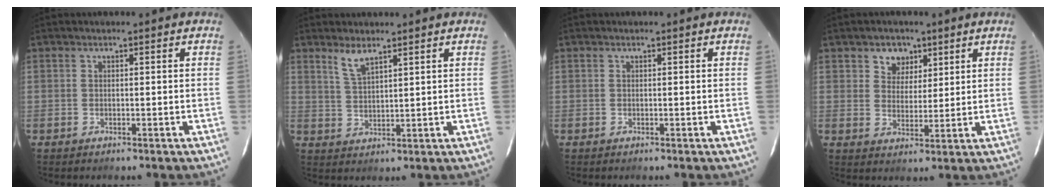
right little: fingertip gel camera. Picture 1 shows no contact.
{"total": 3.8, "force": [3.0, 0.7, 2.2], "torque": [-0.047, 0.001, 0.063]}
{"total": 0.0}
{"total": 5.1, "force": [2.9, 4.0, 1.3], "torque": [-0.016, 0.009, 0.051]}